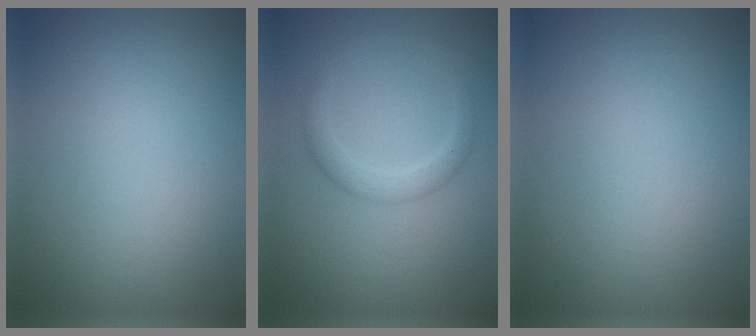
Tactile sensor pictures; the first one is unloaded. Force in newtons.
{"total": 2.2, "press": 2.2, "slide": 0.0}
{"total": 0.0}